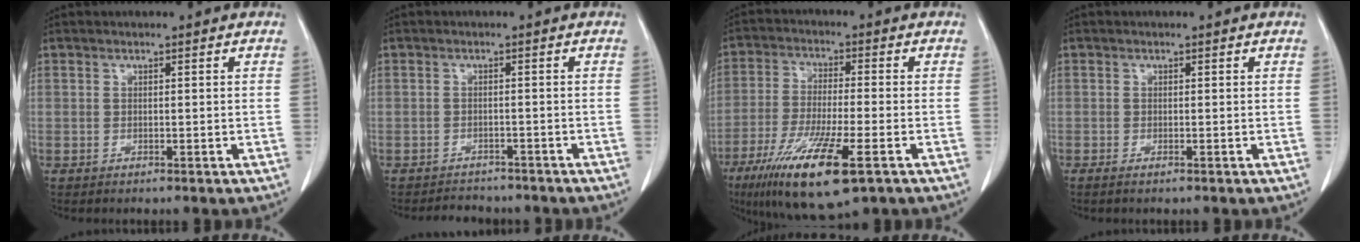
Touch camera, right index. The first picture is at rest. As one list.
[{"total": 4.5, "force": [-4.0, 2.0, 0.4], "torque": [-0.006, 0.002, -0.052]}, {"total": 14.5, "force": [-7.8, 2.0, 12.1], "torque": [-0.238, -0.038, -0.135]}, {"total": 0.7, "force": [-0.5, 0.0, 0.5], "torque": [-0.011, -0.002, -0.009]}]